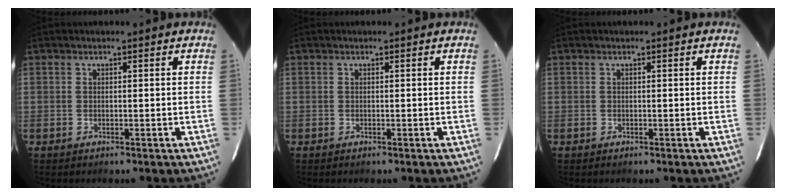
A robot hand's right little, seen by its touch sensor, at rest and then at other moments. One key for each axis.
{"total": 0.0}
{"total": 0.0}